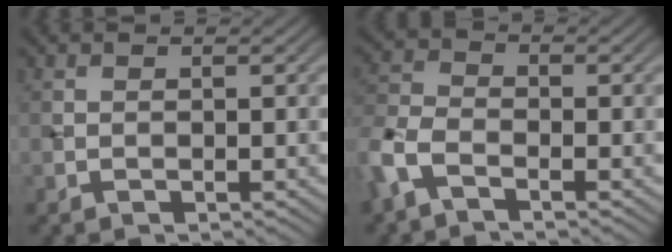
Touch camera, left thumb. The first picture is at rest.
{"total": 4.4, "force": [-2.6, 2.3, 2.7], "torque": [-0.071, -0.003, -0.072]}